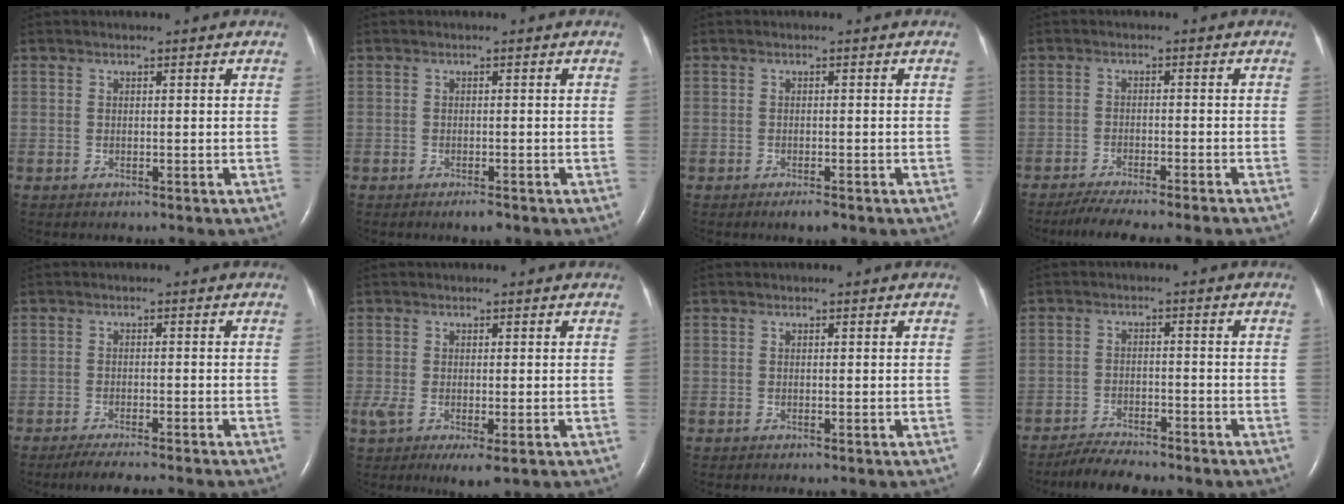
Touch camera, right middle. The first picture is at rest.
{"total": 1.5, "force": [-1.1, 0.2, 1.1], "torque": [-0.015, -0.002, -0.015]}
{"total": 1.8, "force": [-1.3, 0.3, 1.3], "torque": [-0.017, -0.002, -0.018]}
{"total": 9.5, "force": [-8.4, -0.3, 4.5], "torque": [-0.053, -0.020, -0.126]}
{"total": 6.9, "force": [-5.9, 0.2, 3.6], "torque": [-0.048, -0.015, -0.090]}
{"total": 5.8, "force": [-2.2, 1.8, 5.1], "torque": [-0.087, -0.018, -0.034]}
{"total": 0.0}
{"total": 5.4, "force": [-5.0, 0.7, 2.1], "torque": [-0.041, -0.015, -0.085]}